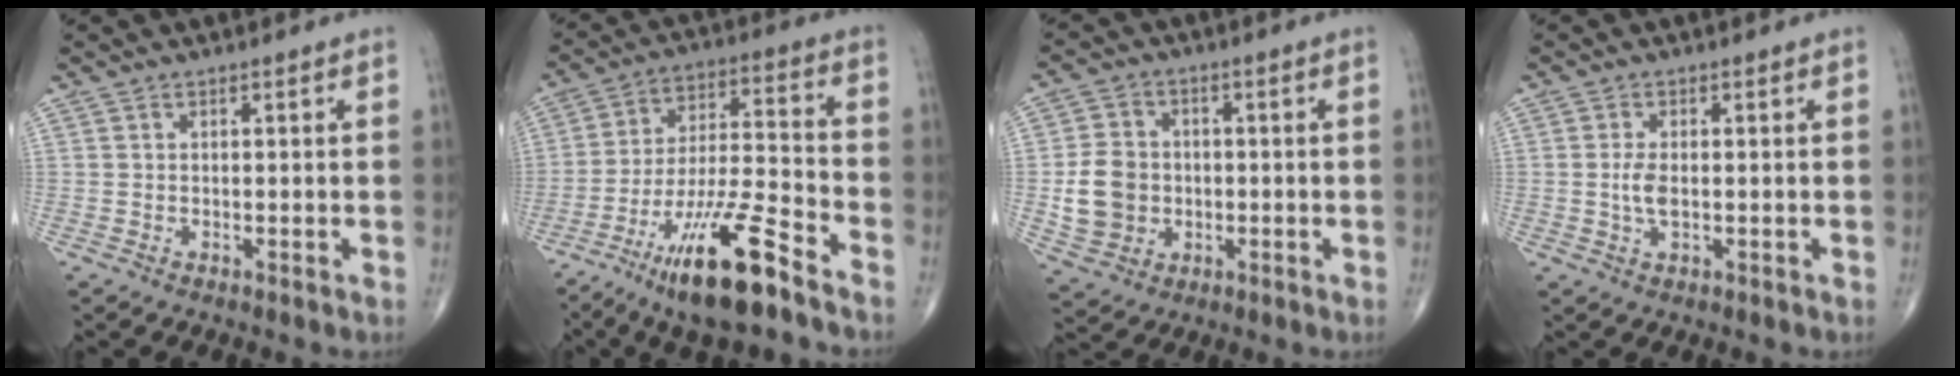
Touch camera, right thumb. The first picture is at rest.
{"total": 17.3, "force": [-11.1, 3.2, 12.8], "torque": [-0.240, 0.060, -0.198]}
{"total": 9.3, "force": [-1.0, 8.0, 4.8], "torque": [-0.069, 0.010, -0.013]}
{"total": 3.0, "force": [-0.1, 1.4, 2.7], "torque": [-0.057, -0.001, -0.003]}